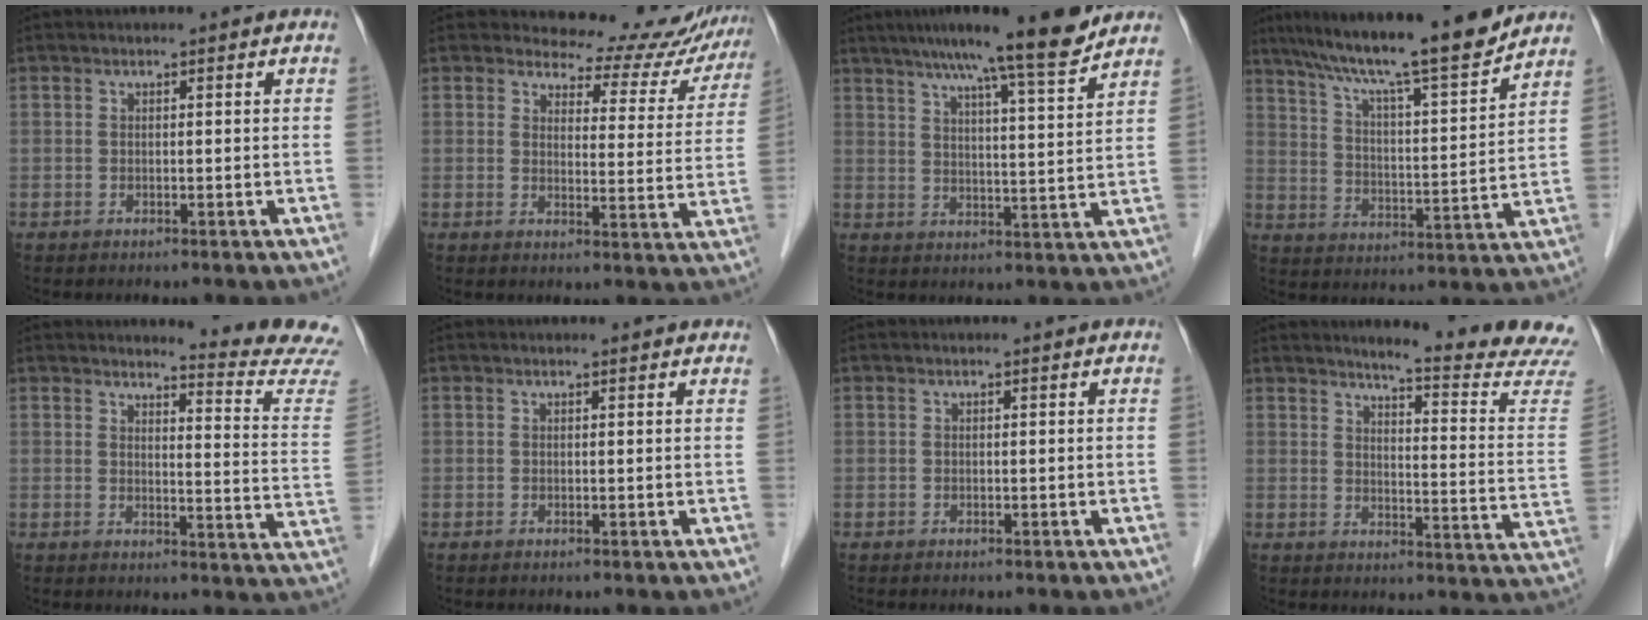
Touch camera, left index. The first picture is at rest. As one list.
[{"total": 11.6, "force": [11.2, 3.1, -0.1], "torque": [0.025, -0.032, 0.112]}, {"total": 13.1, "force": [10.8, -0.4, 7.5], "torque": [-0.118, 0.007, 0.151]}, {"total": 17.1, "force": [14.7, 0.1, 8.7], "torque": [-0.142, 0.005, 0.229]}, {"total": 12.0, "force": [11.8, -2.1, 0.8], "torque": [-0.016, -0.122, 0.120]}, {"total": 2.3, "force": [2.2, 0.5, 0.6], "torque": [-0.015, 0.011, 0.016]}, {"total": 0.0}, {"total": 16.1, "force": [15.1, -1.7, 5.3], "torque": [-0.076, -0.115, 0.169]}]